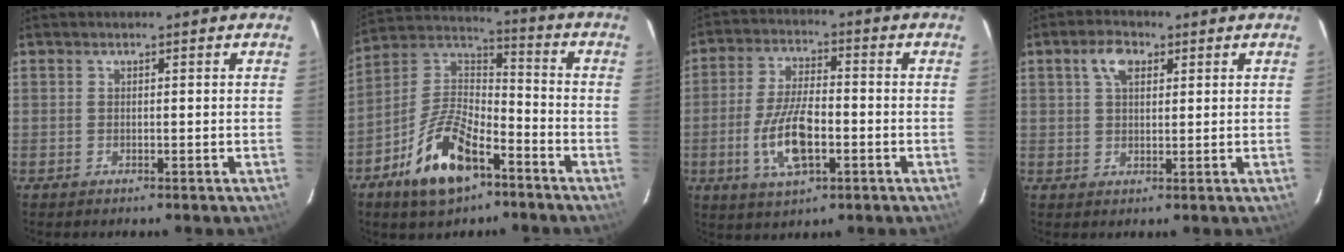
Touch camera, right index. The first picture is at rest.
{"total": 15.3, "force": [-8.5, 6.9, 10.7], "torque": [-0.219, 0.010, -0.153]}
{"total": 11.1, "force": [-3.2, 4.4, 9.7], "torque": [-0.198, -0.004, -0.057]}
{"total": 4.5, "force": [2.0, 2.6, 3.1], "torque": [-0.057, 0.014, 0.035]}